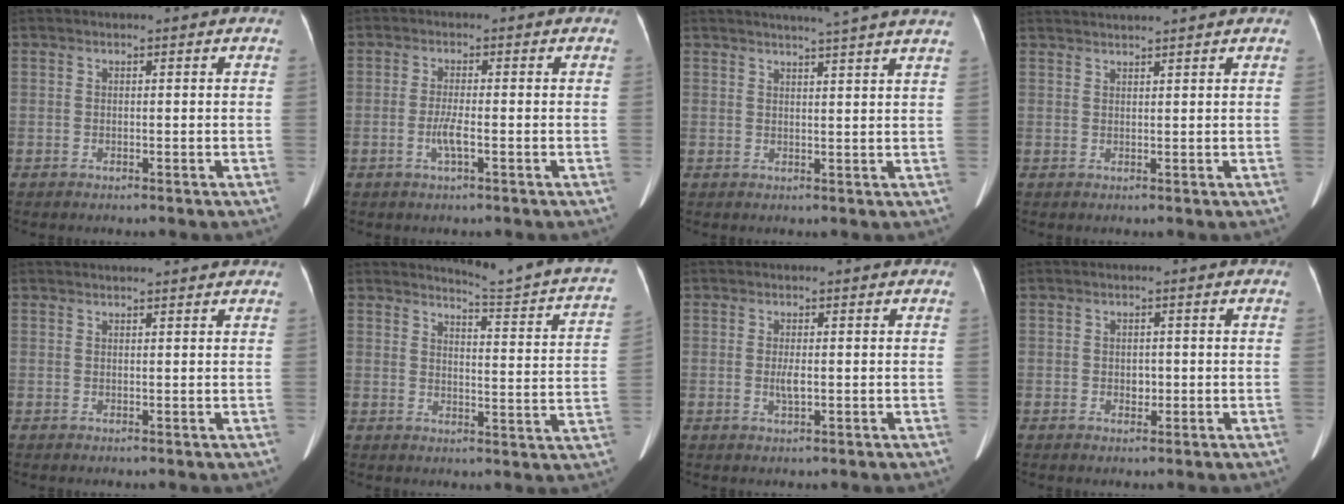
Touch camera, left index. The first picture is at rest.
{"total": 2.8, "force": [-1.0, 0.1, 2.6], "torque": [-0.057, -0.003, -0.020]}
{"total": 9.7, "force": [8.4, -1.1, 4.6], "torque": [-0.063, 0.002, 0.087]}
{"total": 5.1, "force": [4.8, -0.9, 1.6], "torque": [-0.023, 0.028, 0.069]}
{"total": 4.7, "force": [4.4, 0.2, 1.5], "torque": [-0.019, 0.024, 0.050]}
{"total": 14.0, "force": [13.1, -0.6, 4.9], "torque": [-0.060, -0.080, 0.139]}
{"total": 1.8, "force": [-0.2, 0.4, 1.7], "torque": [-0.037, -0.002, -0.003]}
{"total": 1.6, "force": [-0.3, 1.1, 1.0], "torque": [-0.017, 0.001, -0.001]}